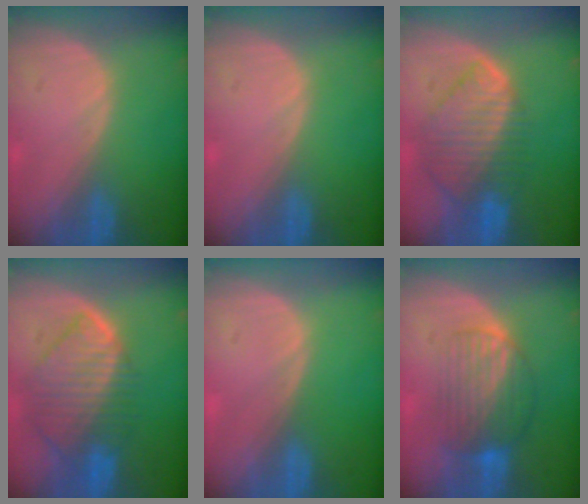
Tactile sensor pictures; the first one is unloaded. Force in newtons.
{"total": 0.0}
{"total": 9.3, "press": 8.0, "slide": 4.7}
{"total": 9.9, "press": 8.6, "slide": 4.9}
{"total": 0.0}
{"total": 7.6, "press": 7.0, "slide": 3.1}